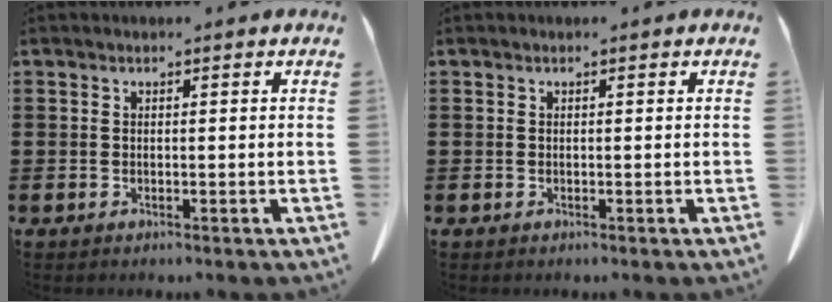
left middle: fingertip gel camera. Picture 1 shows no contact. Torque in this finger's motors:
{"motor_torque": [0.00, 0.00, 0.01, -0.01]}